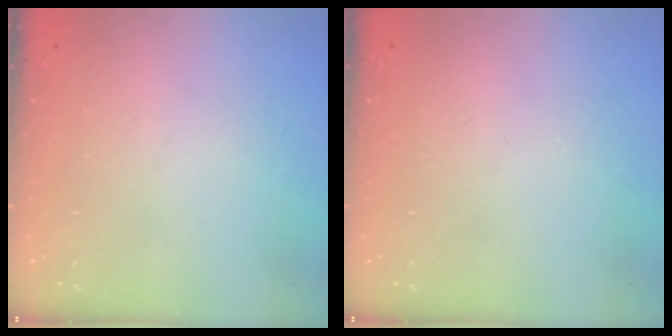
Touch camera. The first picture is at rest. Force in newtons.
{"total": 0.0}